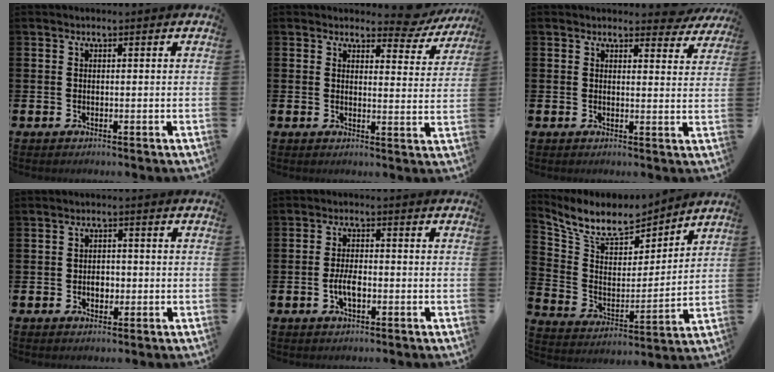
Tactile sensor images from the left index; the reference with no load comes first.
{"total": 4.0, "force": [3.6, 1.6, 0.8], "torque": [-0.010, -0.022, 0.059]}
{"total": 2.9, "force": [2.8, 0.7, 0.4], "torque": [0.005, -0.014, 0.046]}
{"total": 2.1, "force": [-0.4, 1.6, 1.2], "torque": [-0.004, -0.004, -0.015]}
{"total": 3.5, "force": [-0.9, 1.6, 3.0], "torque": [-0.058, 0.001, -0.019]}
{"total": 9.5, "force": [8.6, 3.2, 2.5], "torque": [-0.092, -0.062, 0.151]}